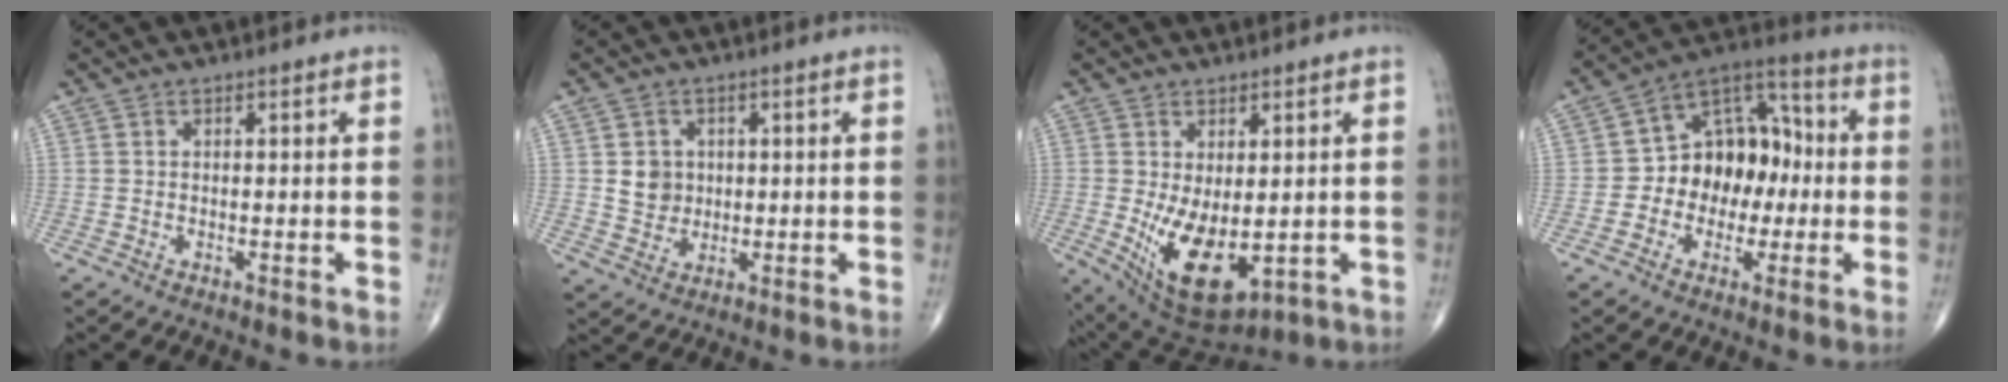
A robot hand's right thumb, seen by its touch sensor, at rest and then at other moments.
{"total": 4.8, "force": [0.8, 4.3, 2.0], "torque": [-0.013, -0.003, 0.018]}
{"total": 12.2, "force": [-1.7, 6.4, 10.3], "torque": [-0.166, -0.019, 0.001]}
{"total": 14.4, "force": [-1.2, 10.5, 9.9], "torque": [-0.107, 0.046, -0.029]}